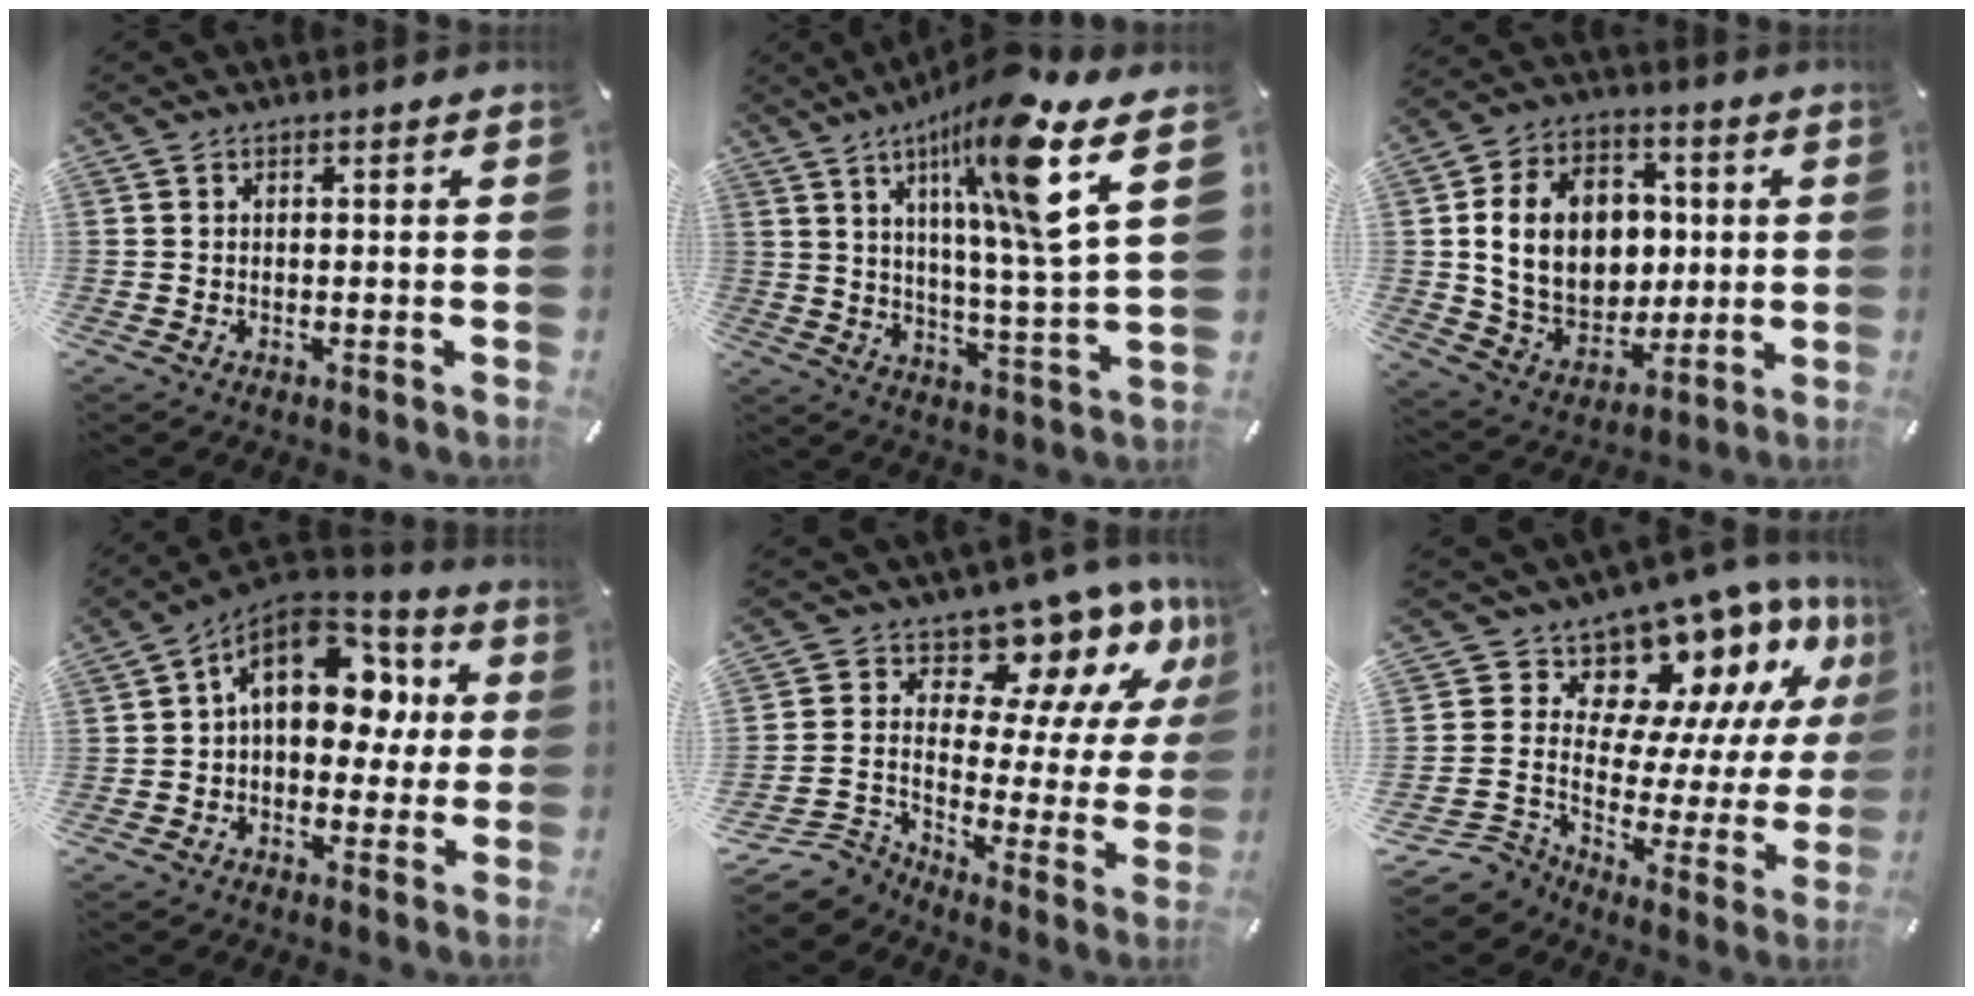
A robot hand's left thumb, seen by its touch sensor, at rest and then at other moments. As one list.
[{"total": 17.9, "force": [9.8, 1.7, 14.9], "torque": [-0.247, -0.047, 0.139]}, {"total": 17.4, "force": [2.1, 14.3, 9.6], "torque": [-0.186, 0.001, 0.049]}, {"total": 16.1, "force": [4.3, 10.6, 11.4], "torque": [-0.167, -0.013, 0.075]}, {"total": 12.2, "force": [3.4, 10.2, 5.7], "torque": [-0.109, -0.048, 0.058]}, {"total": 13.7, "force": [7.8, 9.9, 5.4], "torque": [-0.065, -0.097, 0.159]}]